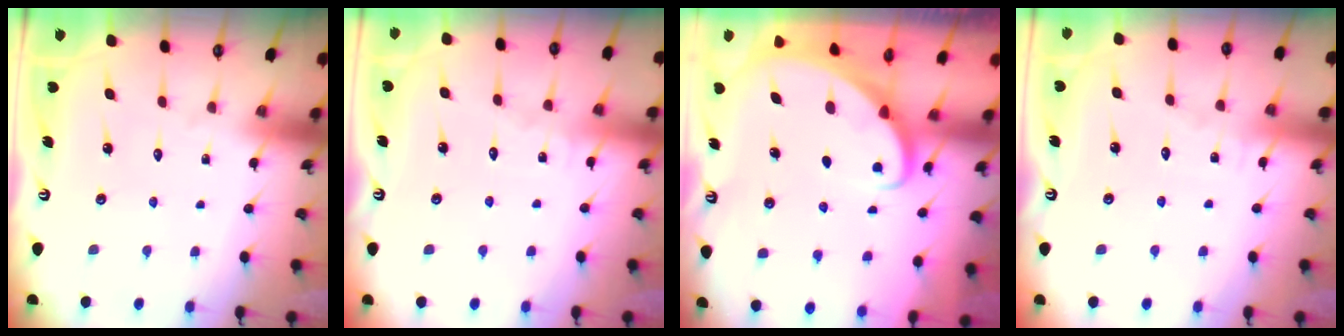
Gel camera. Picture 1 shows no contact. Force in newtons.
{"total": 3.5, "press": 3.5, "slide": 0.3}
{"total": 2.5, "press": 2.5, "slide": 0.2}
{"total": 2.6, "press": 2.6, "slide": 0.3}